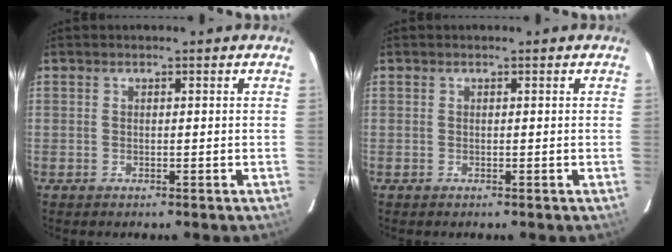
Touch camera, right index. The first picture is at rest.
{"total": 0.0}